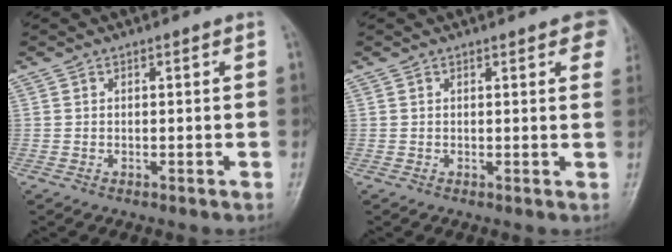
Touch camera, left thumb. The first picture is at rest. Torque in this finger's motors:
{"motor_torque": [0.83, 0.67, 0.47, -0.50, 0.00]}